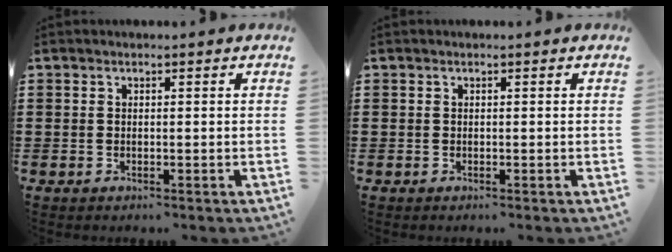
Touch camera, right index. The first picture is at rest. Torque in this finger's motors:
{"motor_torque": [0.36, 0.97, 0.01, 0.01]}